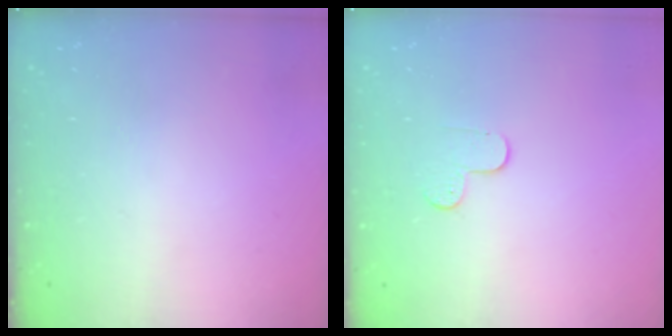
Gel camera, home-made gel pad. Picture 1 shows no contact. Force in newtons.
{"total": 5.9, "press": 5.9, "slide": 0.5}